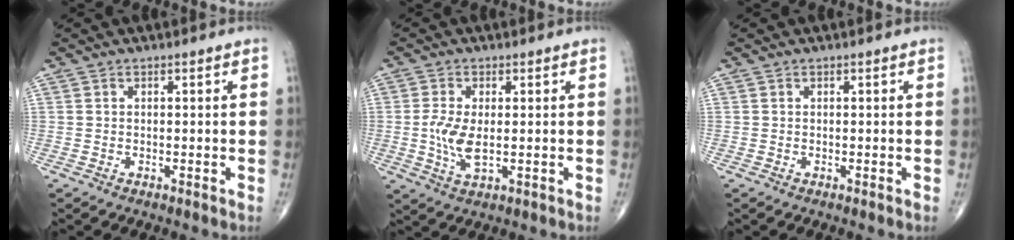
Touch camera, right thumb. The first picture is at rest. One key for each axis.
{"total": 6.0, "fx": -0.3, "fy": 2.6, "fz": 5.4, "tx": -0.119, "ty": -0.011, "tz": -0.003}
{"total": 0.0}